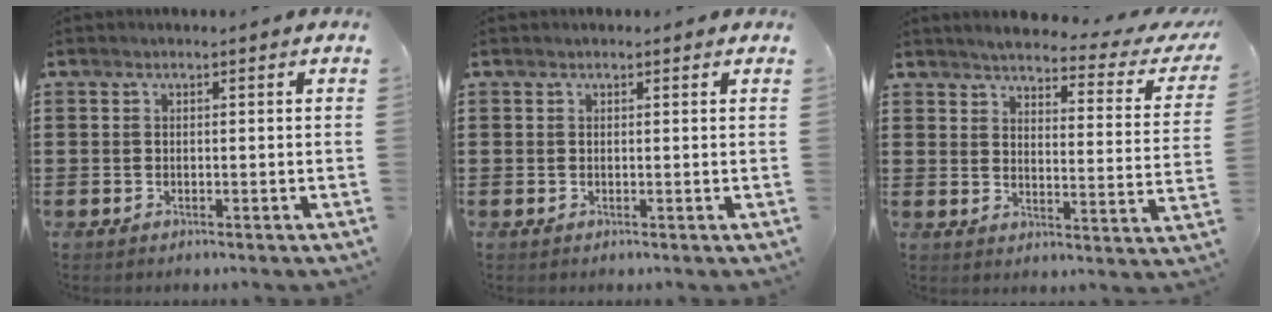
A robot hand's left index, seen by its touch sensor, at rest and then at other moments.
{"total": 0.5, "force": [0.3, 0.5, 0.1], "torque": [-0.003, 0.003, 0.005]}
{"total": 3.3, "force": [2.9, 0.0, 1.6], "torque": [-0.042, -0.026, 0.040]}